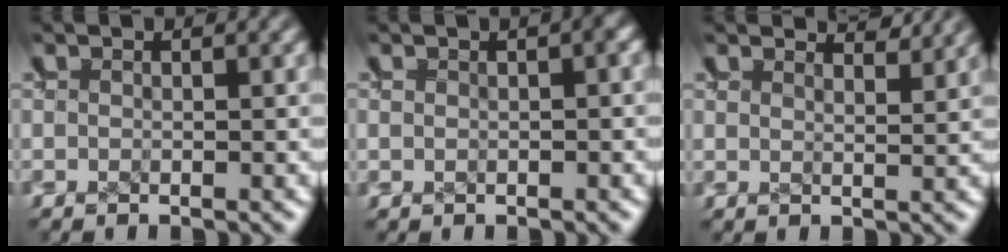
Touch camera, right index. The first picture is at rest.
{"total": 0.6, "force": [0.1, 0.3, 0.5], "torque": [0.000, 0.011, -0.002]}
{"total": 2.8, "force": [2.8, -0.6, 0.1], "torque": [-0.001, -0.001, 0.048]}